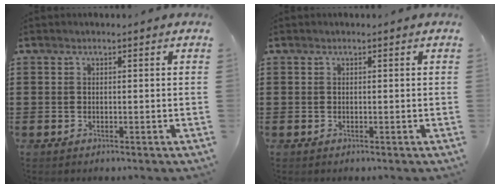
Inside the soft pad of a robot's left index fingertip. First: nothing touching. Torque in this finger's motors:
{"motor_torque": [-0.02, 0.01, -0.01, -0.02]}